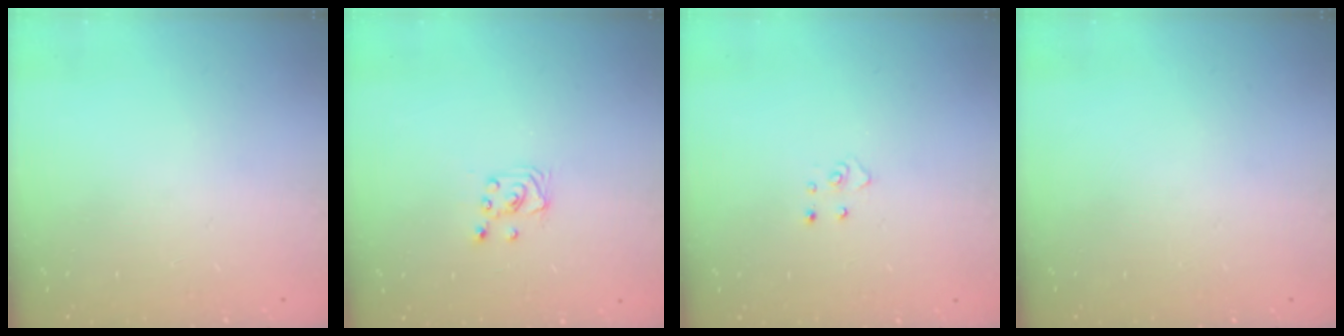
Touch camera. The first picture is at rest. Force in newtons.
{"total": 2.0, "press": 2.0, "slide": 0.2}
{"total": 3.7, "press": 3.7, "slide": 0.3}
{"total": 0.0}